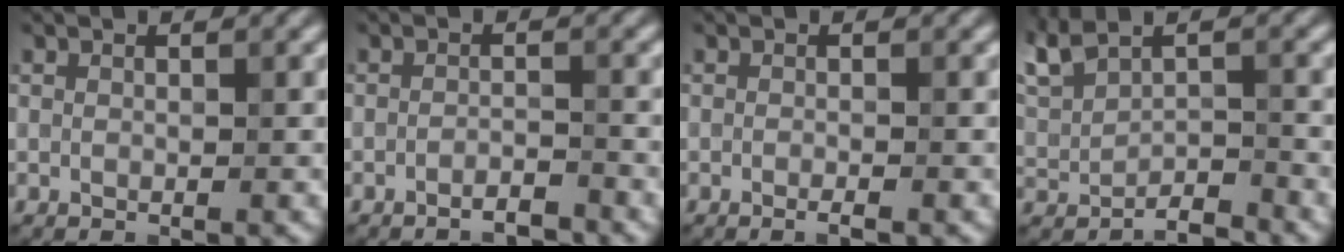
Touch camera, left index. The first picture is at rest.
{"total": 1.8, "force": [-1.5, 0.2, 1.0], "torque": [-0.009, 0.004, -0.028]}
{"total": 1.0, "force": [-0.5, 0.2, 0.8], "torque": [-0.010, -0.004, -0.011]}
{"total": 2.9, "force": [-0.5, 1.3, 2.5], "torque": [-0.046, -0.006, -0.003]}